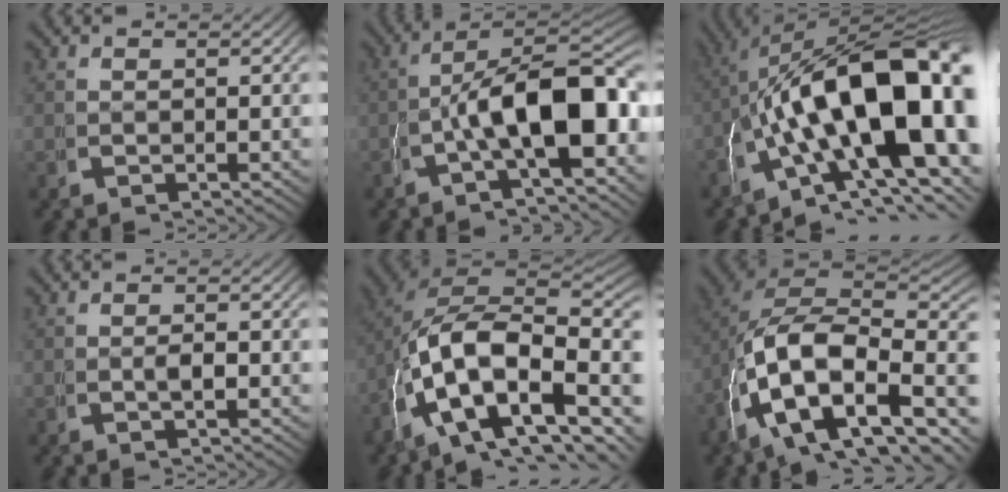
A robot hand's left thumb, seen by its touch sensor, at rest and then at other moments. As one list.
[{"total": 11.4, "force": [-0.6, 6.0, 9.7], "torque": [-0.161, -0.037, -0.004]}, {"total": 22.6, "force": [-1.4, 13.0, 18.4], "torque": [-0.312, -0.079, 0.015]}, {"total": 1.1, "force": [0.0, 0.4, 1.0], "torque": [-0.019, -0.003, 0.000]}, {"total": 19.0, "force": [-3.0, 13.1, 13.5], "torque": [-0.269, -0.075, -0.025]}, {"total": 17.7, "force": [-1.4, 12.4, 12.6], "torque": [-0.255, -0.060, -0.009]}]